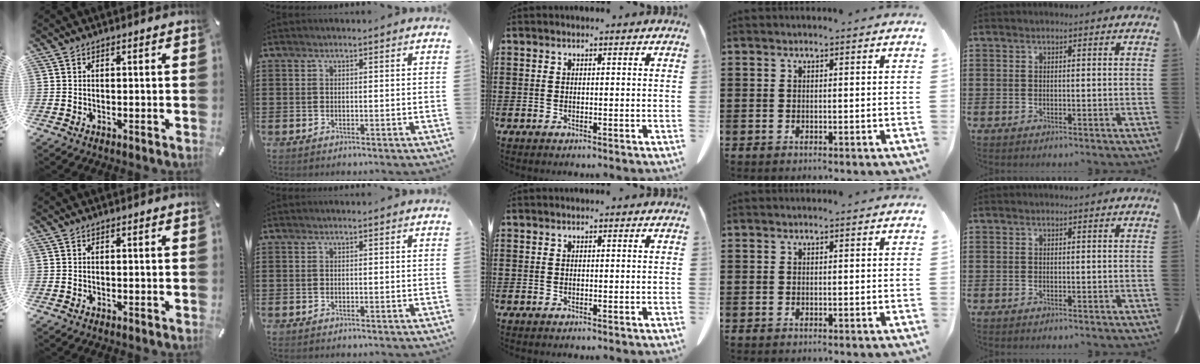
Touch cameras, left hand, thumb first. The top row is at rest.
{}